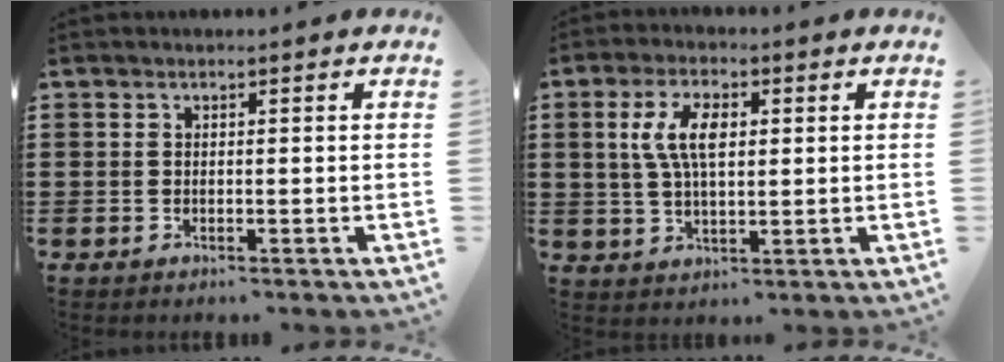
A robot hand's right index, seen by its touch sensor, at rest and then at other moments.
{"total": 6.4, "force": [1.4, 2.9, 5.5], "torque": [-0.115, 0.013, 0.022]}